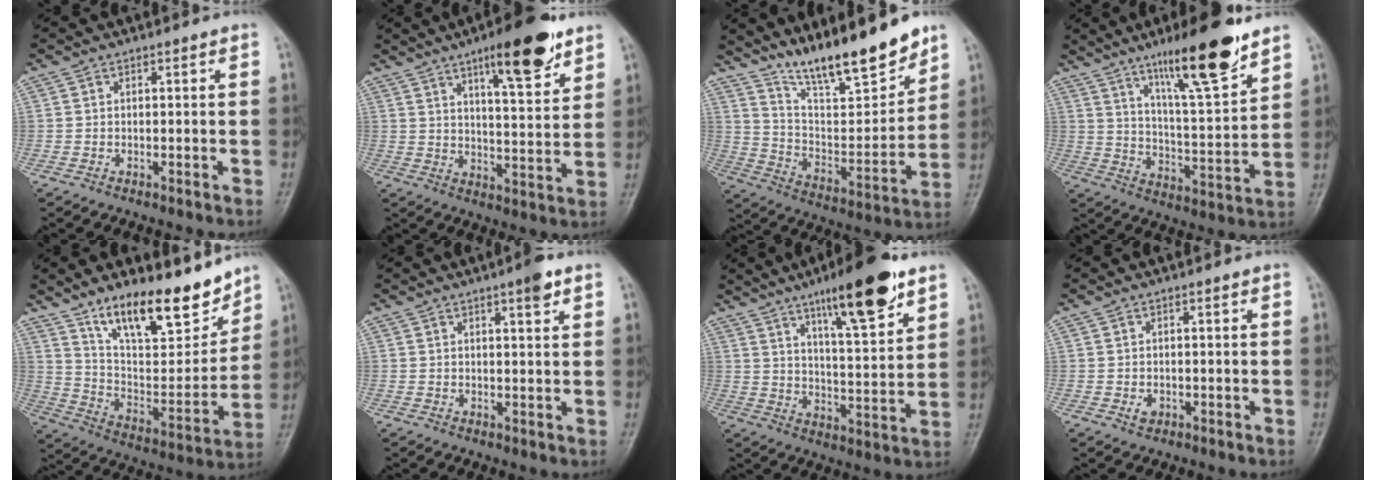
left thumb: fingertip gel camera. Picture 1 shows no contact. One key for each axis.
{"total": 13.7, "fx": 8.6, "fy": 3.4, "fz": 10.2, "tx": -0.127, "ty": -0.048, "tz": 0.129}
{"total": 17.3, "fx": 14.1, "fy": 3.3, "fz": 9.6, "tx": -0.123, "ty": -0.088, "tz": 0.253}
{"total": 17.4, "fx": 11.6, "fy": 2.9, "fz": 12.6, "tx": -0.184, "ty": -0.065, "tz": 0.195}
{"total": 19.5, "fx": 14.1, "fy": 6.6, "fz": 11.8, "tx": -0.142, "ty": -0.085, "tz": 0.246}
{"total": 3.5, "fx": 2.2, "fy": 0.5, "fz": 2.7, "tx": -0.035, "ty": -0.010, "tz": 0.031}
{"total": 16.2, "fx": 10.1, "fy": 3.3, "fz": 12.3, "tx": -0.172, "ty": -0.053, "tz": 0.165}
{"total": 1.3, "fx": -0.3, "fy": 1.0, "fz": 0.8, "tx": -0.007, "ty": 0.000, "tz": -0.001}